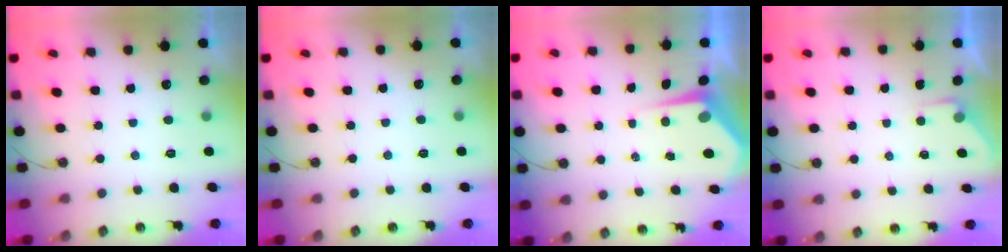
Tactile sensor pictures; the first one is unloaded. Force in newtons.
{"total": 2.4, "press": 2.4, "slide": 0.4}
{"total": 5.2, "press": 5.2, "slide": 0.4}
{"total": 2.4, "press": 2.4, "slide": 0.4}